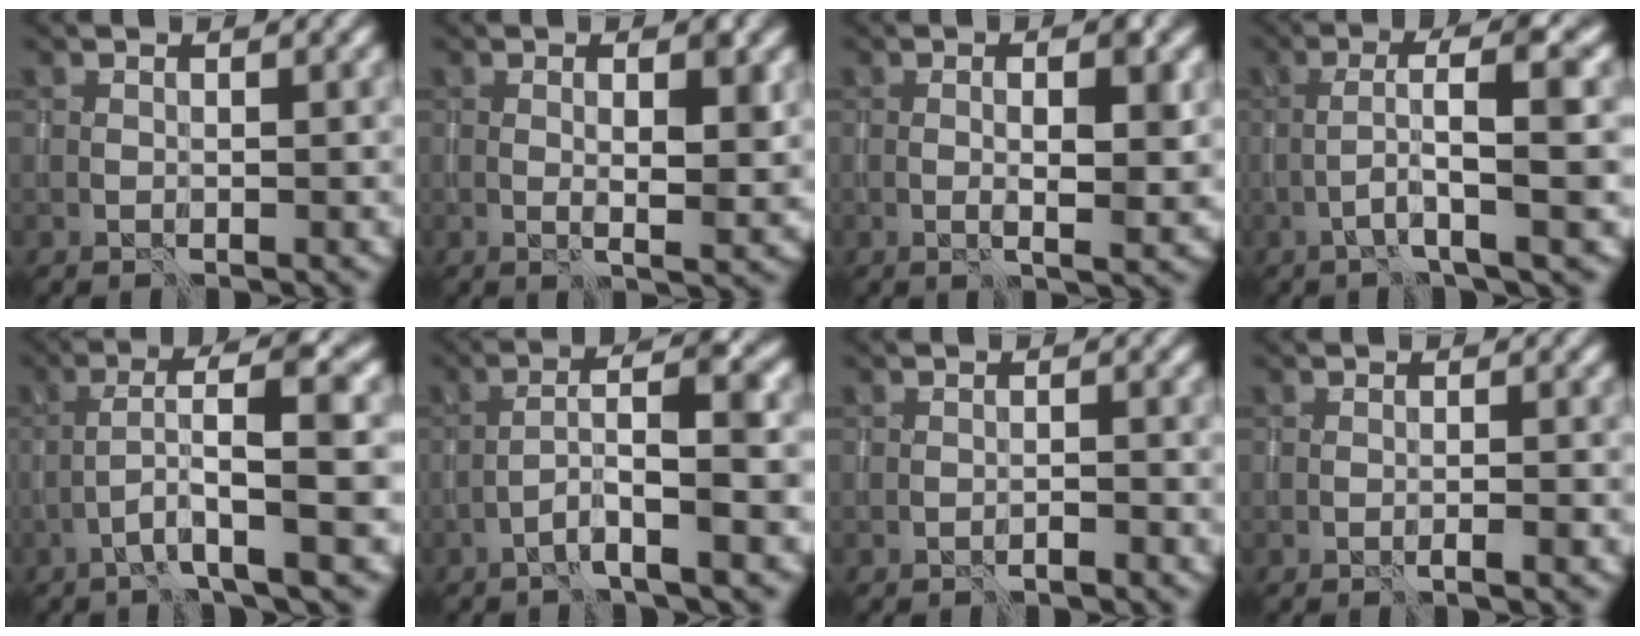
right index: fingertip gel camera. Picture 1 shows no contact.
{"total": 3.9, "force": [0.6, 0.9, 3.7], "torque": [-0.054, -0.002, 0.012]}
{"total": 4.2, "force": [0.3, 0.9, 4.1], "torque": [-0.059, 0.001, 0.001]}
{"total": 5.0, "force": [-0.6, 0.4, 5.0], "torque": [-0.085, 0.022, -0.015]}
{"total": 6.0, "force": [-0.9, 0.6, 5.9], "torque": [-0.096, 0.022, -0.023]}
{"total": 5.5, "force": [-2.0, 0.5, 5.1], "torque": [-0.084, 0.021, -0.043]}
{"total": 0.7, "force": [-0.6, 0.0, 0.2], "torque": [-0.002, 0.003, -0.013]}
{"total": 0.7, "force": [-0.4, 0.1, 0.6], "torque": [-0.006, 0.001, -0.011]}